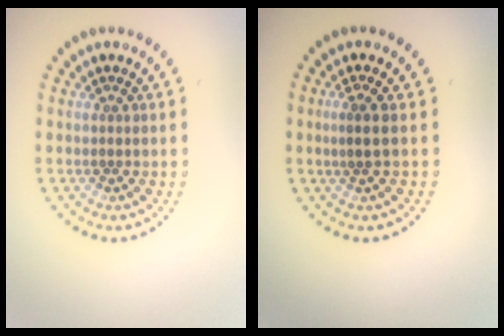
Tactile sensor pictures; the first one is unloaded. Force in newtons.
{"total": 1.3, "press": 0.9, "slide": 0.9}